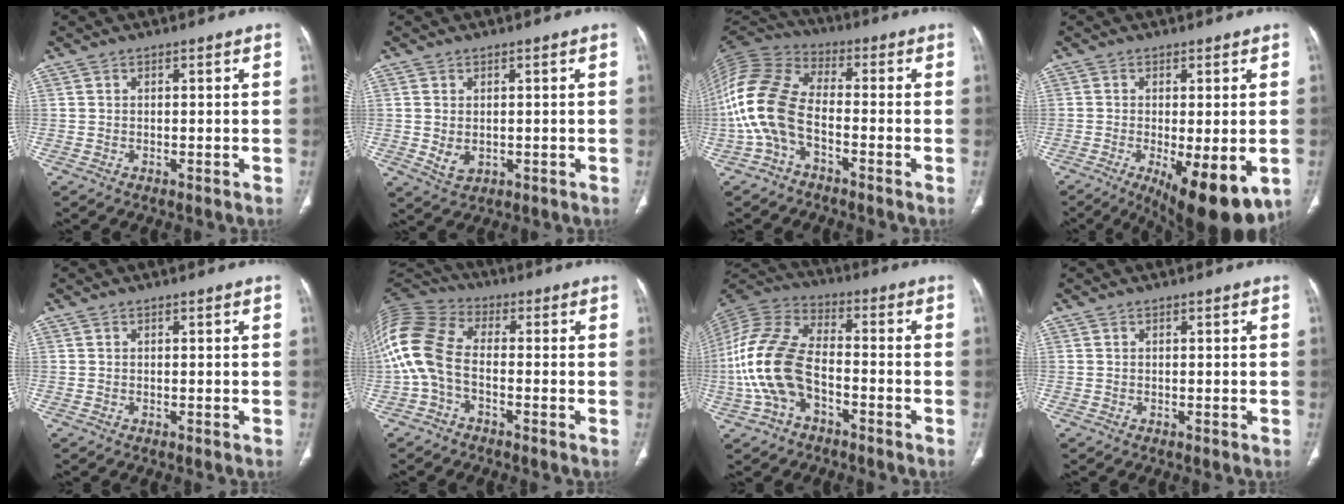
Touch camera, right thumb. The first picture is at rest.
{"total": 3.2, "force": [-0.2, 2.3, 2.3], "torque": [-0.036, -0.009, 0.007]}
{"total": 14.2, "force": [-3.8, 8.2, 11.0], "torque": [-0.243, 0.043, -0.082]}
{"total": 13.6, "force": [-4.9, 4.6, 11.9], "torque": [-0.150, -0.020, -0.061]}
{"total": 0.0}
{"total": 14.1, "force": [-2.0, 8.9, 10.7], "torque": [-0.234, 0.033, -0.048]}
{"total": 16.4, "force": [-4.4, 9.7, 12.5], "torque": [-0.268, 0.033, -0.087]}
{"total": 0.0}